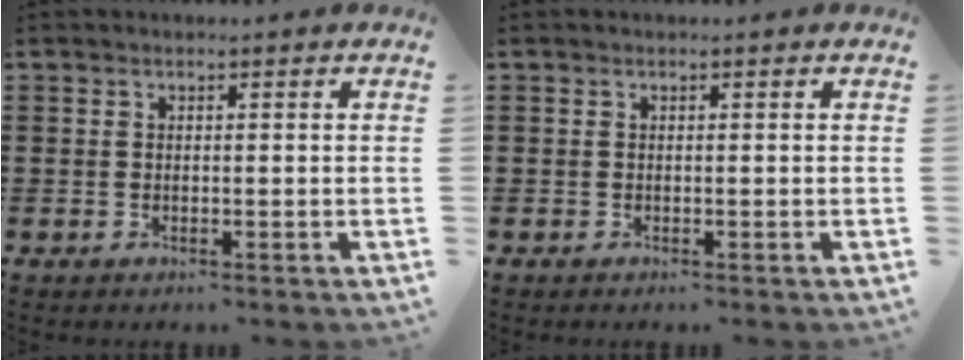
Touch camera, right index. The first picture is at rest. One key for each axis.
{"total": 0.0}